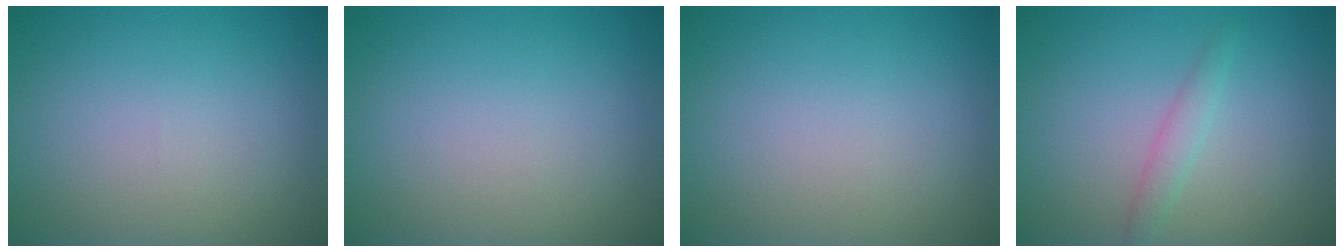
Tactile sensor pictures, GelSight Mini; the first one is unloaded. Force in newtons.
{"total": 0.0}
{"total": 0.0}
{"total": 1.4, "press": 1.4, "slide": 0.0}